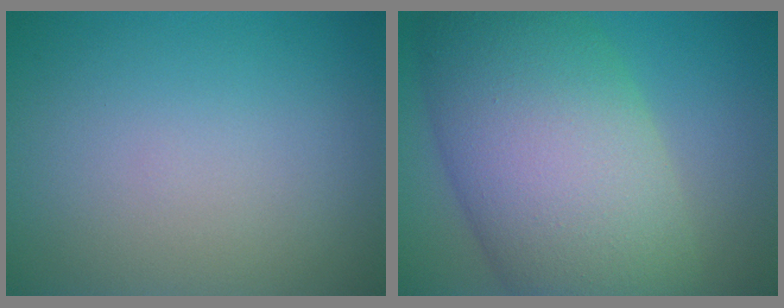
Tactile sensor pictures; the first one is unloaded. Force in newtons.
{"total": 14.2, "press": 14.2, "slide": 0.9}